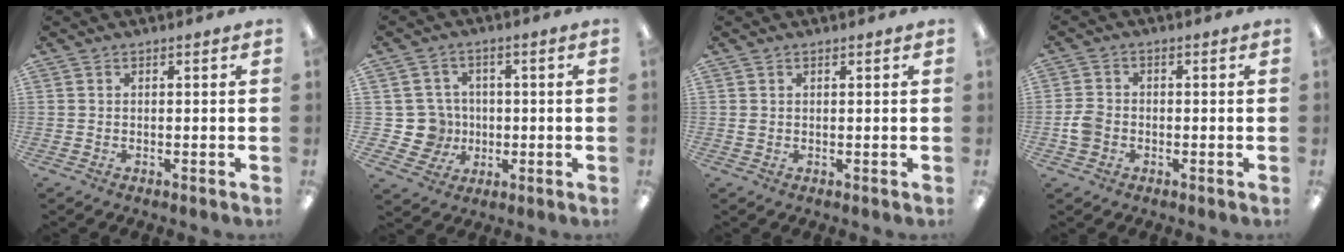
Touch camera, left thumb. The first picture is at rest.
{"total": 8.1, "force": [-0.6, 7.9, 1.7], "torque": [-0.055, 0.008, -0.003]}
{"total": 0.8, "force": [0.3, 0.6, 0.4], "torque": [-0.010, 0.004, 0.005]}
{"total": 4.2, "force": [-1.1, 3.4, 2.1], "torque": [-0.041, 0.007, -0.021]}